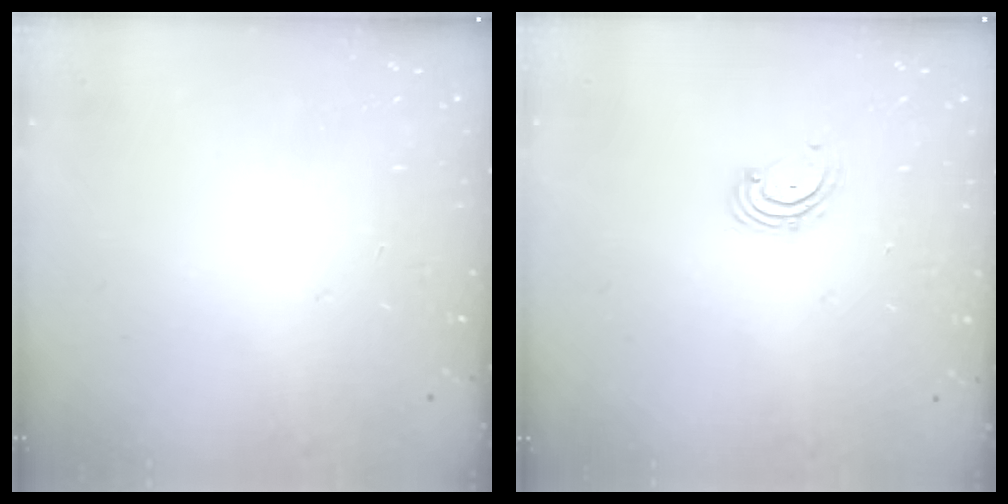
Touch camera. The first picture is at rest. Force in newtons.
{"total": 2.5, "press": 2.4, "slide": 0.4}